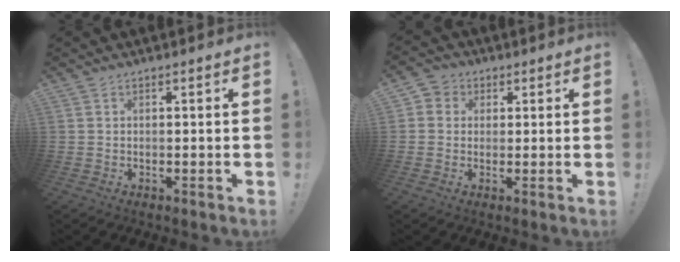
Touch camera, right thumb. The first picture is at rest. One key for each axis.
{"total": 3.9, "fx": 0.2, "fy": 3.7, "fz": 1.2, "tx": -0.018, "ty": 0.003, "tz": 0.004}